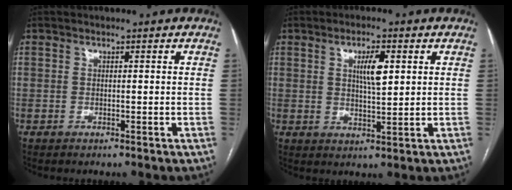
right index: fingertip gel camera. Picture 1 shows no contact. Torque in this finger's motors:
{"motor_torque": [0.28, 0.18, 0.21, 0.06]}